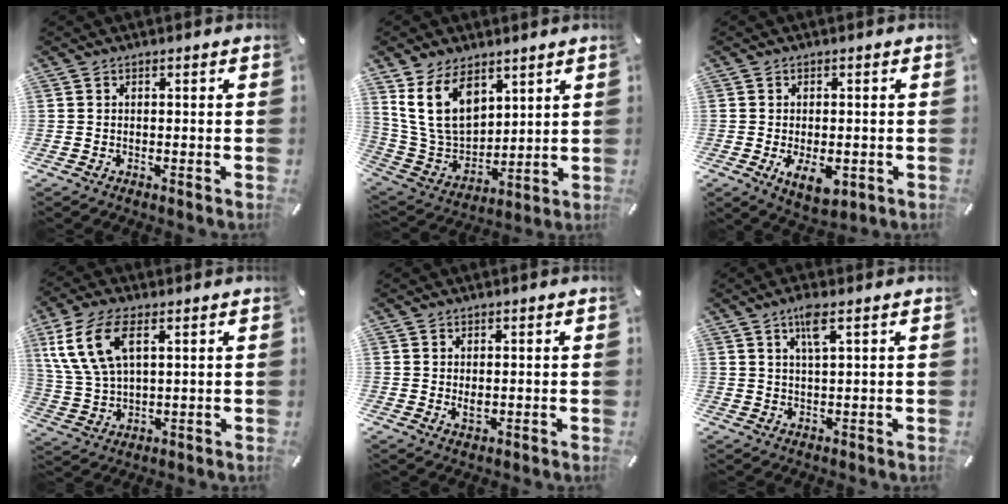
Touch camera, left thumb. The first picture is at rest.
{"total": 14.7, "force": [7.1, 9.9, 8.1], "torque": [-0.199, -0.032, 0.135]}
{"total": 6.4, "force": [-1.6, 3.6, 5.1], "torque": [-0.091, -0.007, -0.030]}
{"total": 12.0, "force": [5.0, 6.5, 8.7], "torque": [-0.210, -0.001, 0.090]}
{"total": 2.0, "force": [0.5, 1.3, 1.5], "torque": [-0.023, -0.002, 0.007]}
{"total": 5.2, "force": [2.9, 0.8, 4.2], "torque": [-0.091, 0.004, 0.048]}